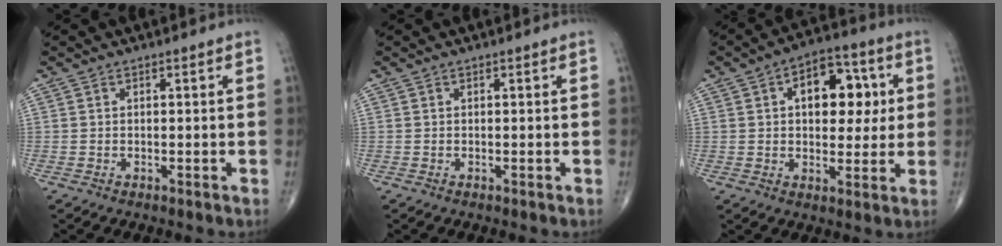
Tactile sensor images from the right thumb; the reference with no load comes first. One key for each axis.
{"total": 0.0}
{"total": 13.3, "fx": 2.9, "fy": 7.9, "fz": 10.2, "tx": -0.100, "ty": 0.011, "tz": 0.038}